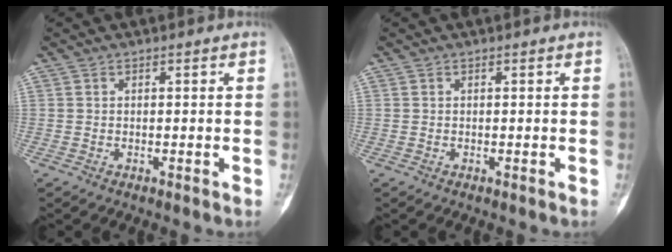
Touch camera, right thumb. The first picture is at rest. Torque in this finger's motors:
{"motor_torque": [0.09, 0.09, 0.04, -0.03, 0.01]}